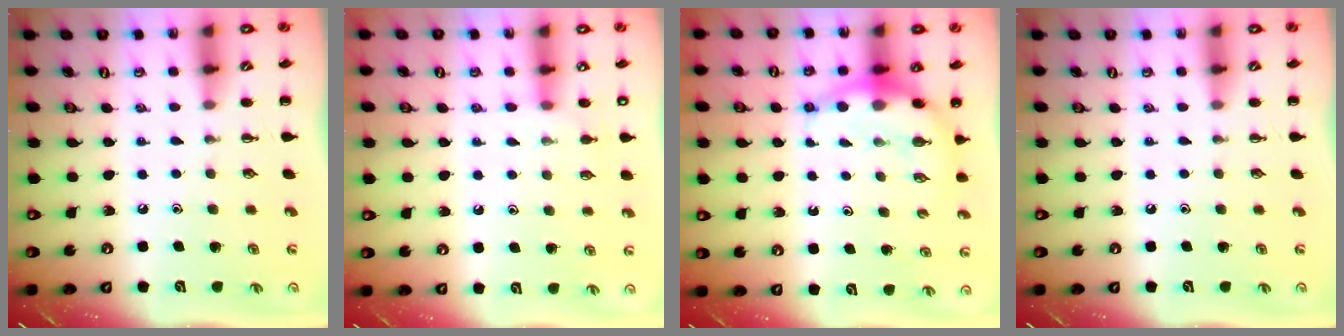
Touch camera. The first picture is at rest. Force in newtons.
{"total": 7.7, "press": 7.6, "slide": 1.5}
{"total": 7.2, "press": 7.2, "slide": 1.1}
{"total": 0.0}